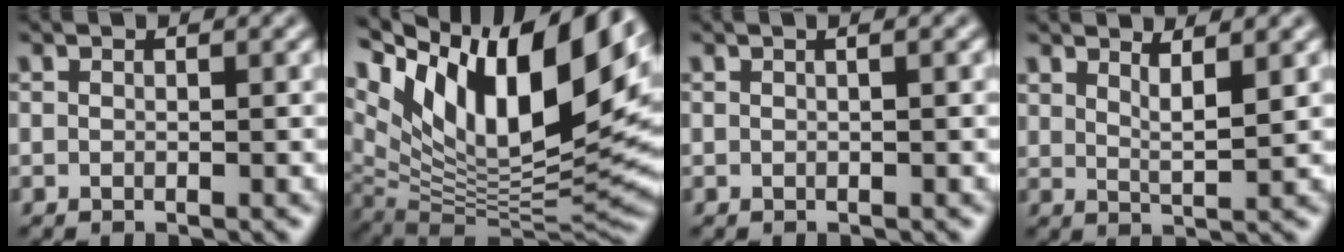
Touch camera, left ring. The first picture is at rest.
{"total": 17.7, "force": [7.5, 8.1, 13.8], "torque": [-0.248, 0.011, 0.131]}
{"total": 1.1, "force": [0.3, 0.2, 1.0], "torque": [-0.014, 0.006, -0.003]}
{"total": 2.1, "force": [1.5, 0.4, 1.4], "torque": [-0.023, -0.009, 0.026]}